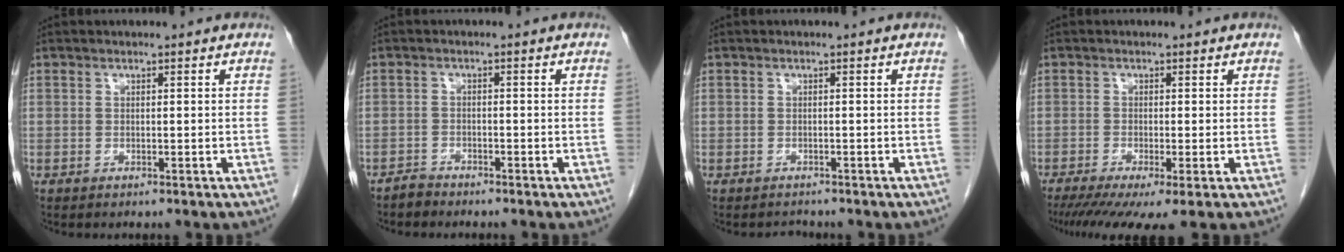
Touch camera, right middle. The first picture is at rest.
{"total": 1.6, "force": [-1.5, 0.4, -0.2], "torque": [0.002, -0.001, -0.028]}
{"total": 1.2, "force": [-1.0, 0.6, -0.3], "torque": [-0.005, -0.004, -0.018]}
{"total": 7.4, "force": [-4.7, 1.1, 5.7], "torque": [-0.089, -0.017, -0.079]}